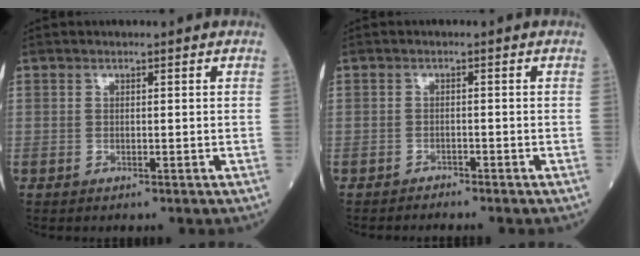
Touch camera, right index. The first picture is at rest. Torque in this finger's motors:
{"motor_torque": [-0.05, -0.09, 0.04, 0.00]}